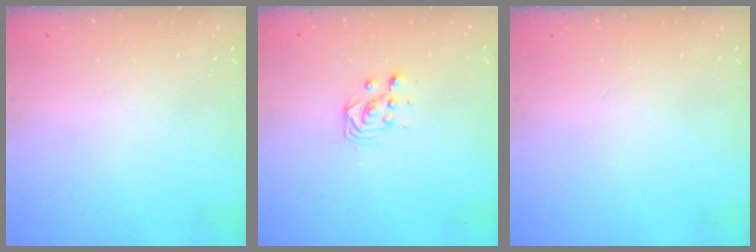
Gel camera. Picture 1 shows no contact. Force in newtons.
{"total": 5.3, "press": 5.2, "slide": 0.2}
{"total": 0.0}